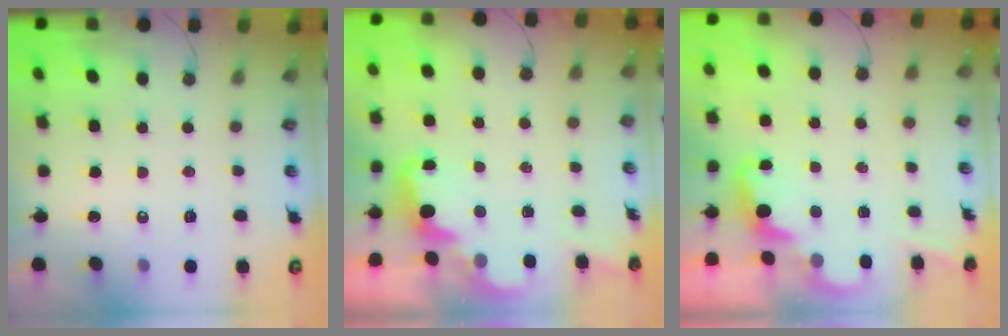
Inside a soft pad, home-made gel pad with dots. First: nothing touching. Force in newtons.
{"total": 2.7, "press": 2.6, "slide": 0.7}
{"total": 2.3, "press": 2.2, "slide": 0.5}